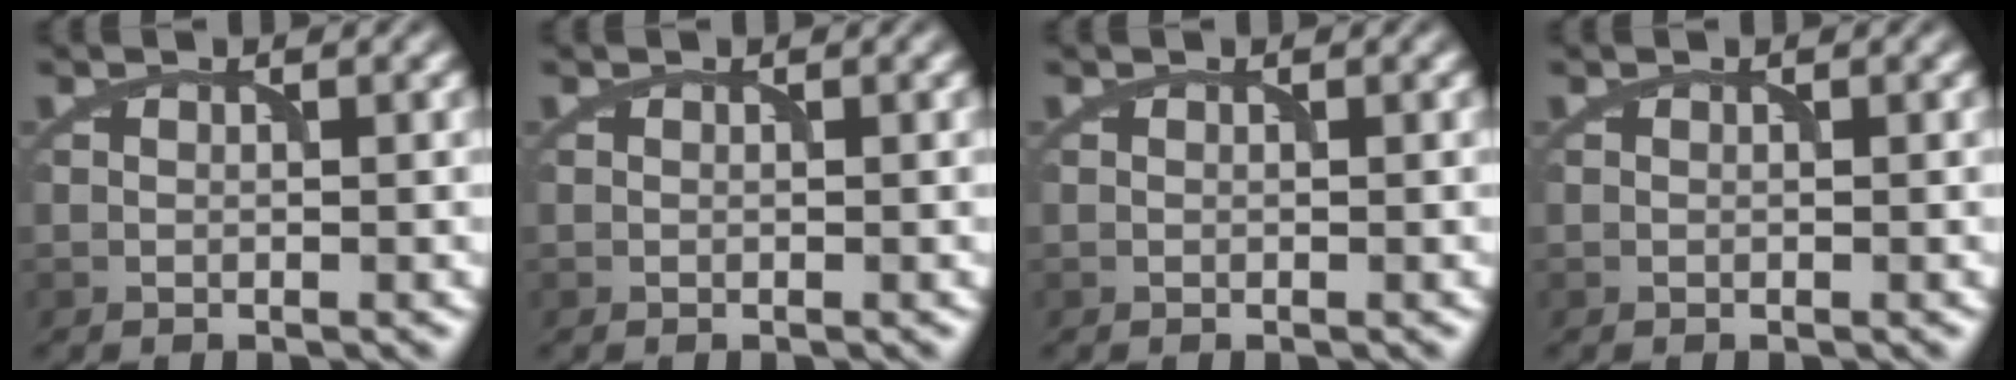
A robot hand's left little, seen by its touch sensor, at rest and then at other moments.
{"total": 0.0}
{"total": 0.0}
{"total": 0.0}